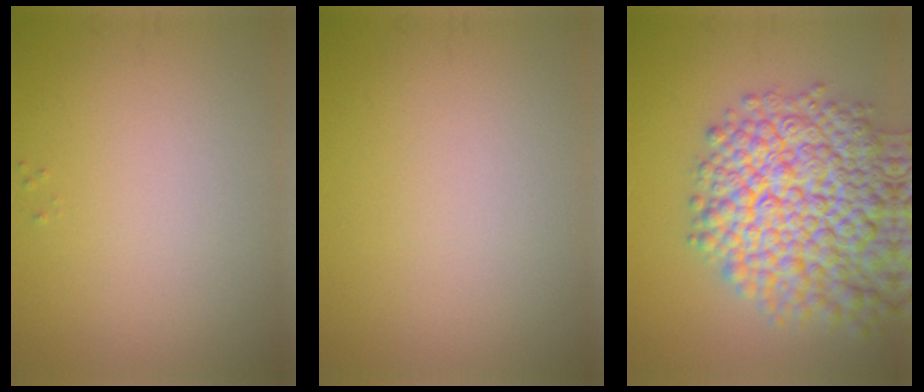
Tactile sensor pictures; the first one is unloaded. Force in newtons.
{"total": 0.0}
{"total": 13.3, "press": 13.3, "slide": 0.6}